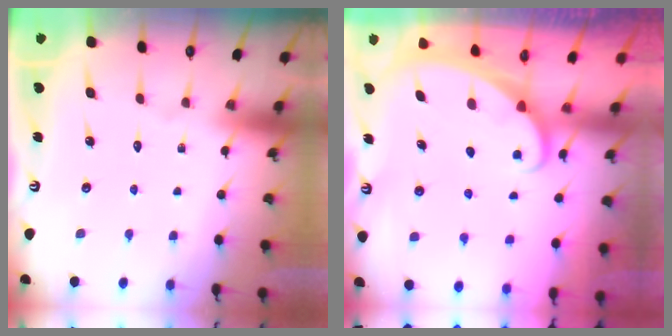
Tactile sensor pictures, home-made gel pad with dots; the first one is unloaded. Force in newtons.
{"total": 1.9, "press": 1.9, "slide": 0.1}